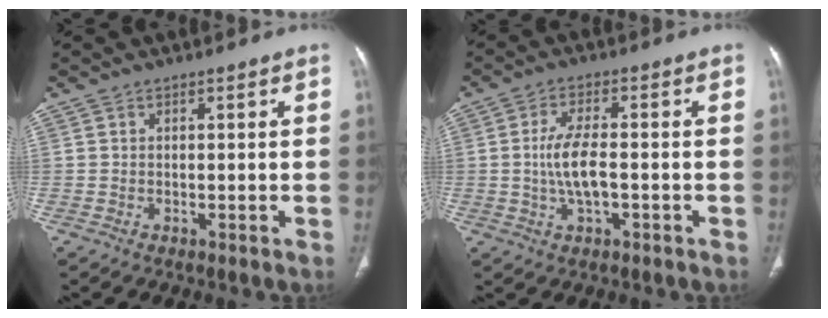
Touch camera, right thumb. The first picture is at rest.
{"total": 6.7, "force": [-0.8, 2.8, 6.1], "torque": [-0.124, 0.008, -0.014]}